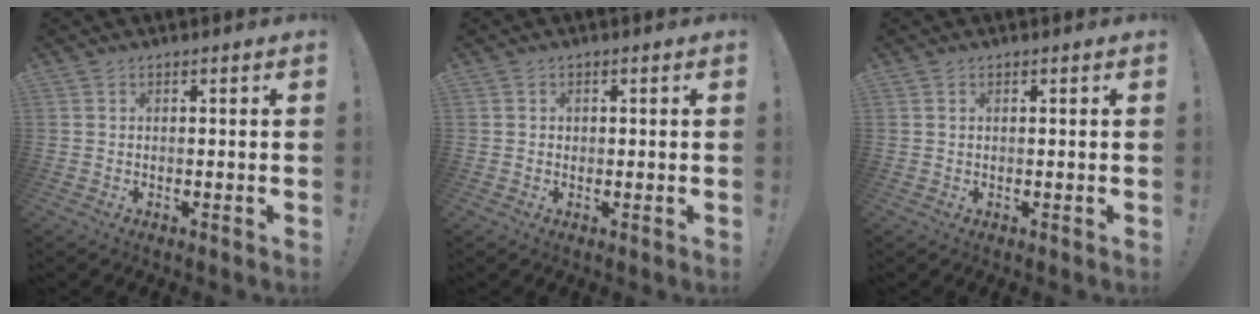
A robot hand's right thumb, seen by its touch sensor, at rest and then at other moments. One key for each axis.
{"total": 0.8, "fx": 0.2, "fy": 0.8, "fz": 0.2, "tx": -0.003, "ty": 0.002, "tz": 0.005}
{"total": 0.6, "fx": 0.5, "fy": 0.1, "fz": 0.3, "tx": 0.001, "ty": -0.003, "tz": 0.008}